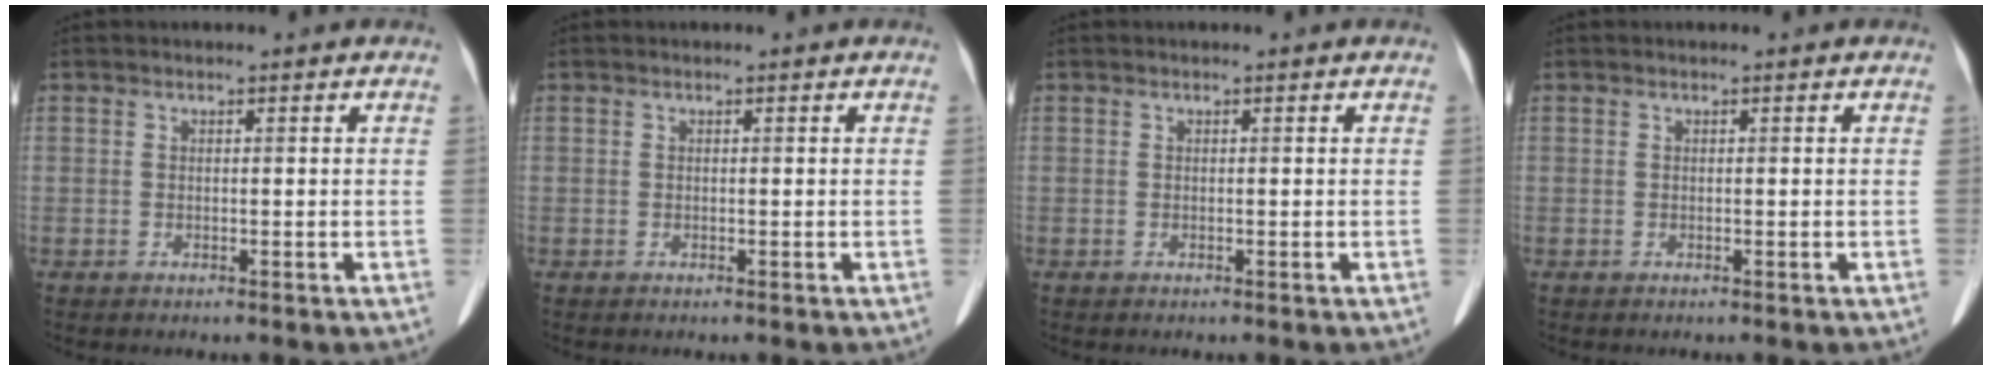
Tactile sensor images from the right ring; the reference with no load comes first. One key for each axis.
{"total": 0.0}
{"total": 0.0}
{"total": 0.0}